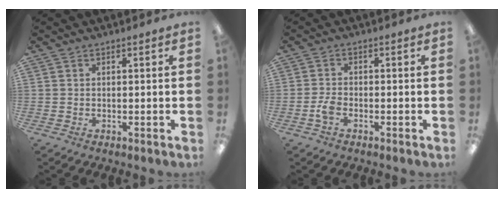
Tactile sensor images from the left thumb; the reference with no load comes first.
{"total": 3.2, "force": [-1.4, 1.6, 2.3], "torque": [-0.052, 0.003, -0.027]}